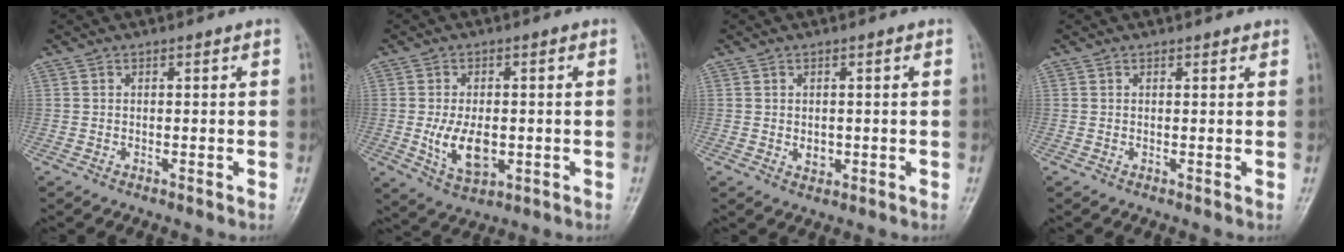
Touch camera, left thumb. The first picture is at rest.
{"total": 8.3, "force": [-1.1, 4.8, 6.6], "torque": [-0.109, -0.010, -0.011]}
{"total": 2.1, "force": [-0.1, 1.7, 1.4], "torque": [-0.012, -0.001, 0.003]}
{"total": 0.8, "force": [0.7, 0.3, 0.3], "torque": [-0.003, -0.003, 0.007]}